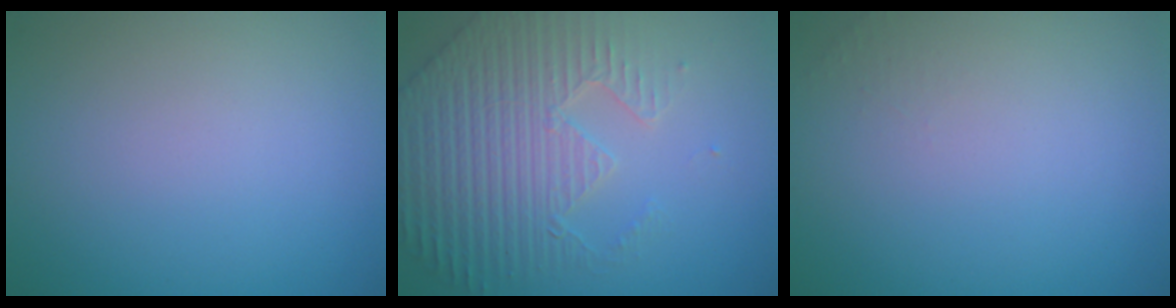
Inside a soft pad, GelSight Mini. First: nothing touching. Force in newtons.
{"total": 6.7, "press": 5.3, "slide": 4.2}
{"total": 0.7, "press": 0.7, "slide": 0.1}